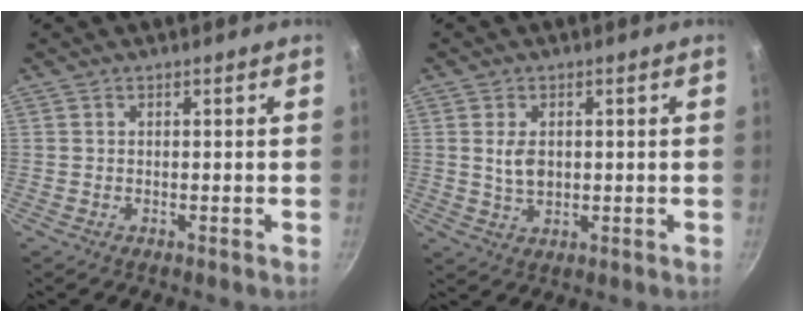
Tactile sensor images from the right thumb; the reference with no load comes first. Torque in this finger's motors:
{"motor_torque": [0.15, -0.10, 0.32, -0.47, 0.02]}